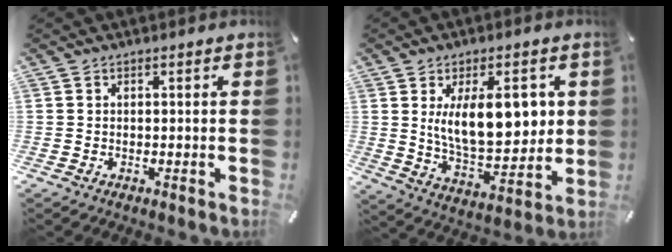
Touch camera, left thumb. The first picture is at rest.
{"total": 15.7, "force": [3.9, 8.1, 12.9], "torque": [-0.195, -0.009, 0.063]}